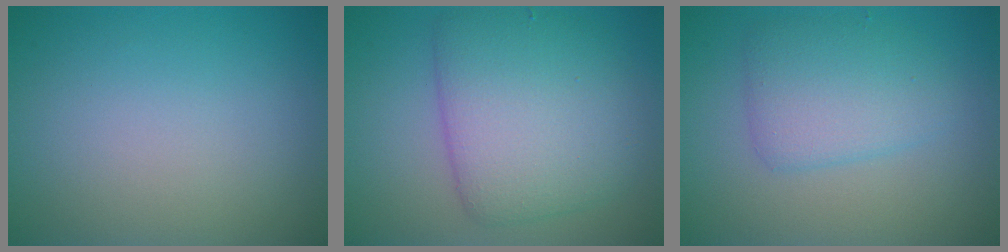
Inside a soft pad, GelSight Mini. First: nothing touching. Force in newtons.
{"total": 7.0, "press": 7.0, "slide": 0.3}
{"total": 3.7, "press": 3.7, "slide": 0.1}